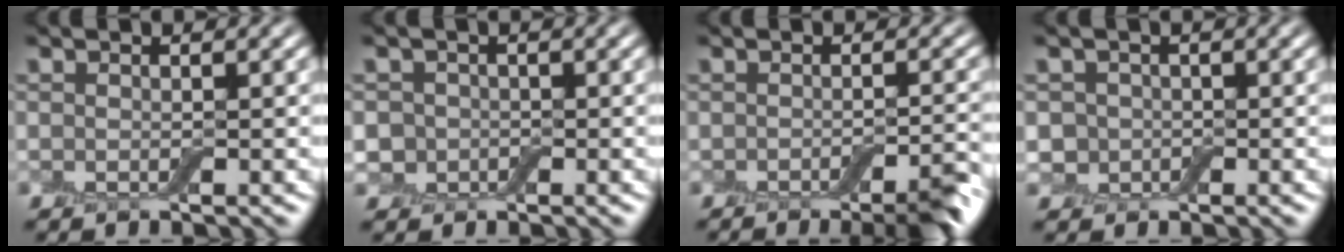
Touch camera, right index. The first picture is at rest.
{"total": 2.2, "force": [-0.4, 2.0, 0.7], "torque": [-0.003, -0.001, -0.016]}
{"total": 3.6, "force": [-2.3, 0.7, 2.6], "torque": [-0.031, -0.005, -0.036]}
{"total": 1.9, "force": [-0.3, 1.7, 0.6], "torque": [-0.007, -0.001, -0.011]}